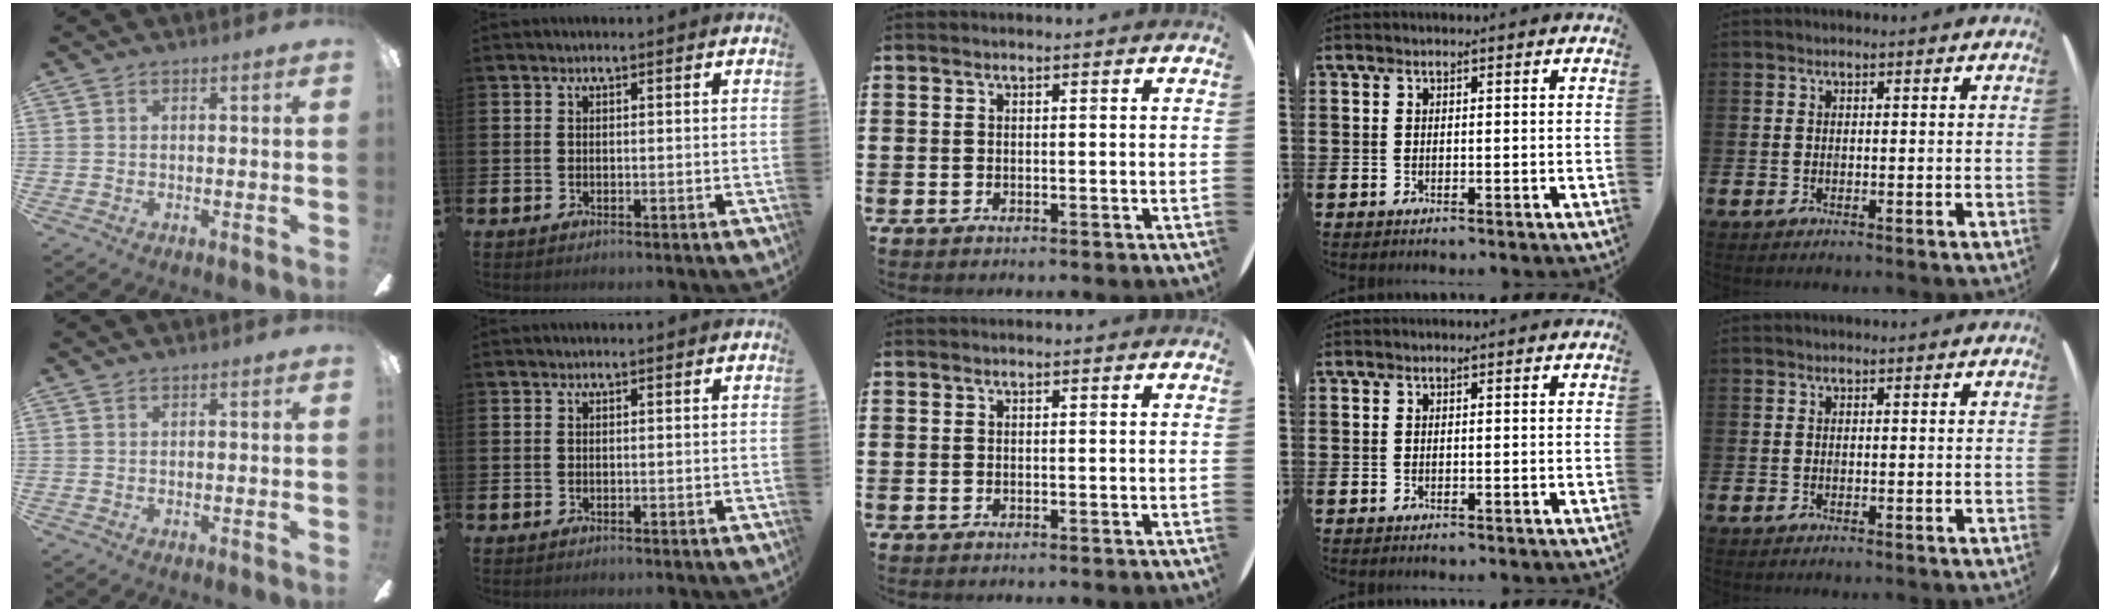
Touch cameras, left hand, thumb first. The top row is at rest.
{}